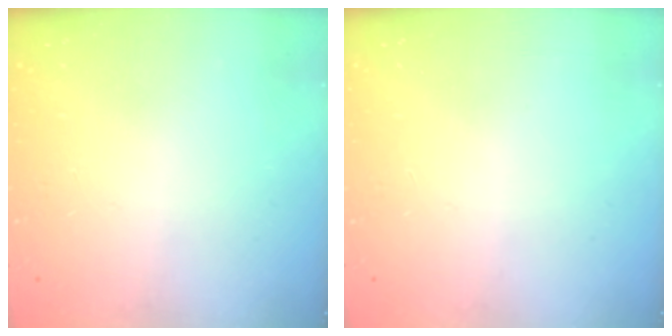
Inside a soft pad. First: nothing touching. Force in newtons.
{"total": 0.0}